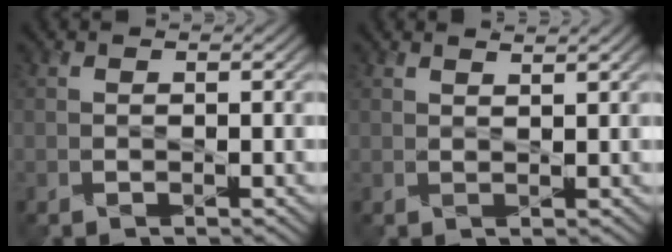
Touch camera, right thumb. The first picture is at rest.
{"total": 1.2, "force": [1.1, 0.0, 0.5], "torque": [-0.013, -0.002, 0.017]}